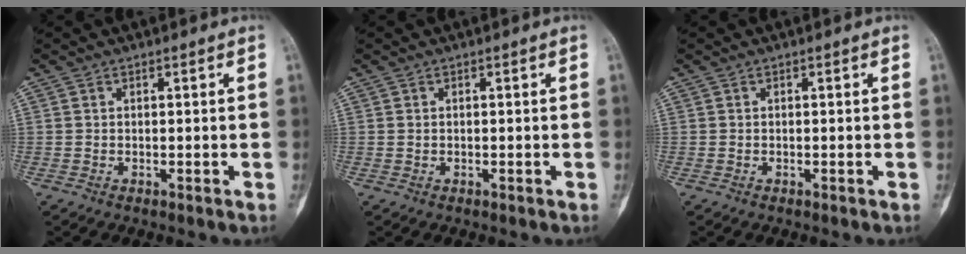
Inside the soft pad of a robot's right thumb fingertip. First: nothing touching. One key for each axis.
{"total": 0.0}
{"total": 0.0}